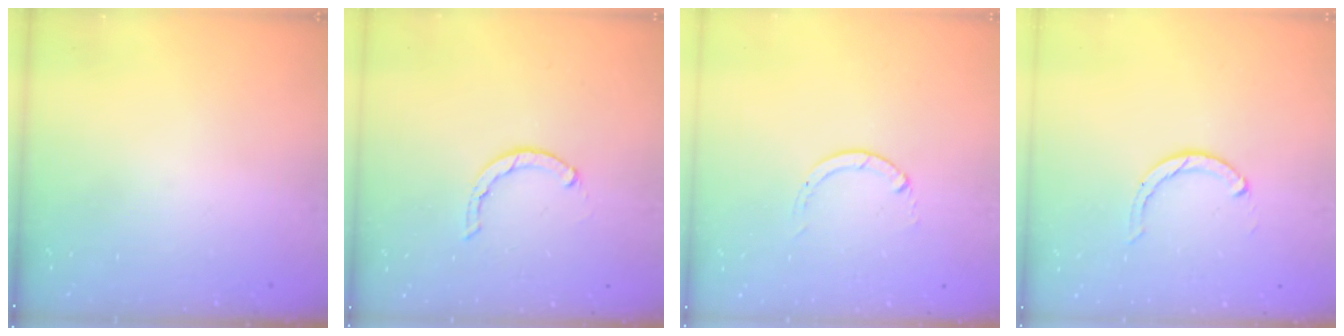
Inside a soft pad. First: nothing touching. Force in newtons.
{"total": 1.6, "press": 1.5, "slide": 0.4}
{"total": 0.0}
{"total": 2.3, "press": 2.3, "slide": 0.4}